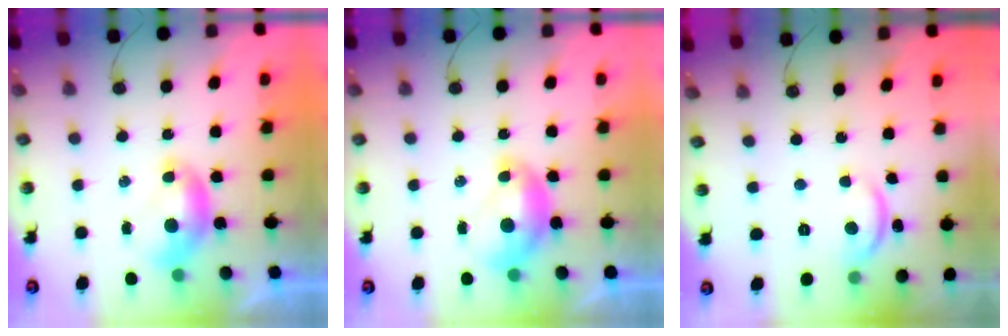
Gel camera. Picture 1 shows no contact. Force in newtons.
{"total": 1.8, "press": 1.8, "slide": 0.2}
{"total": 3.4, "press": 3.4, "slide": 0.3}